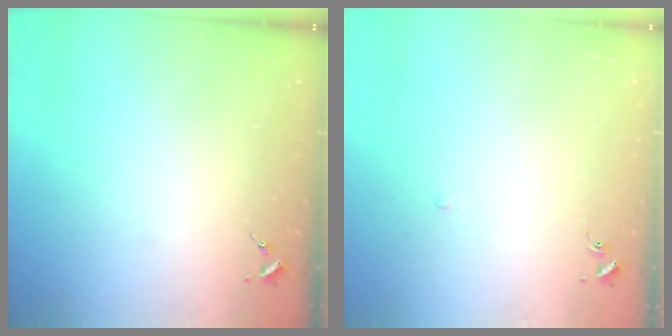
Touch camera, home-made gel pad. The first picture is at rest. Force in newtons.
{"total": 2.0, "press": 1.9, "slide": 0.4}